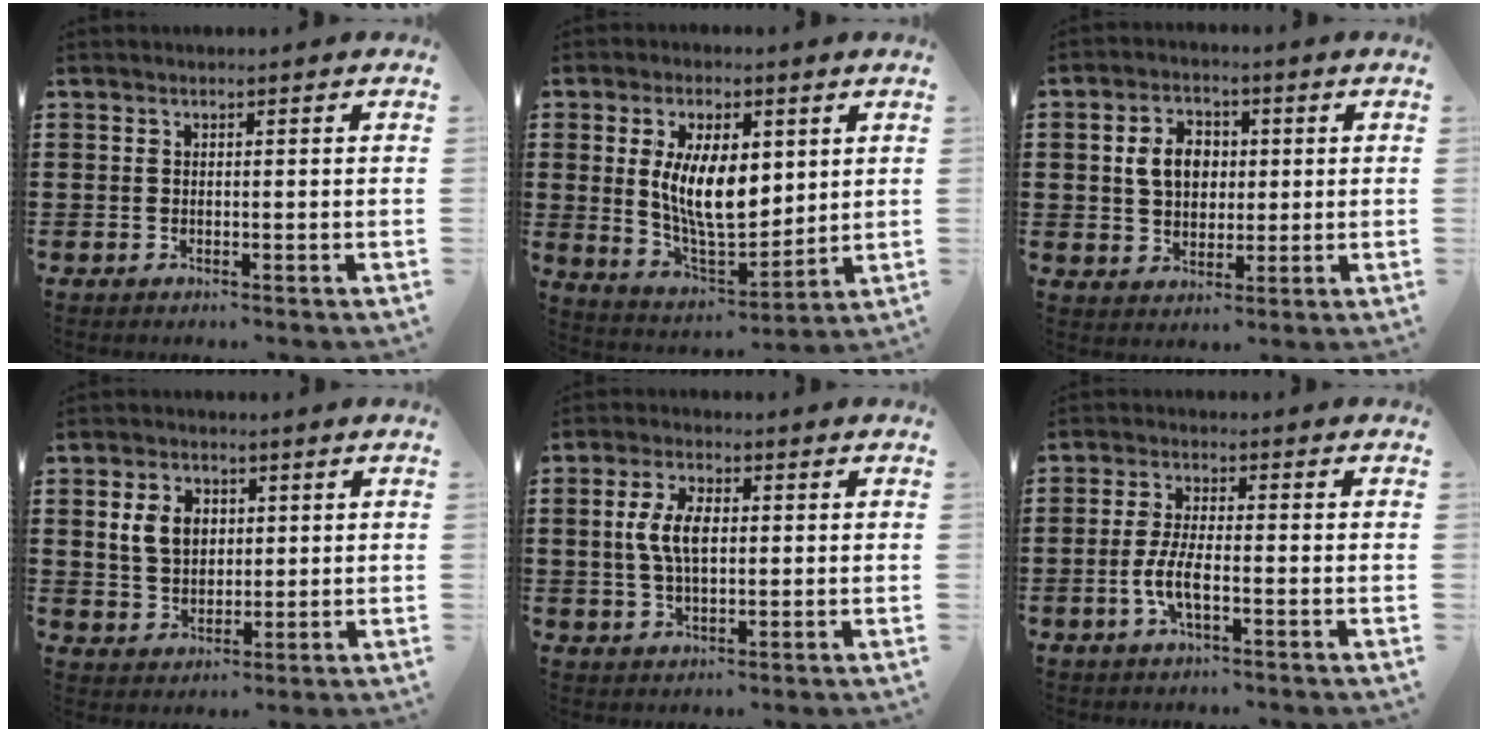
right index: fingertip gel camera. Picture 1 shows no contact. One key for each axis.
{"total": 10.8, "fx": 2.1, "fy": 5.2, "fz": 9.2, "tx": -0.177, "ty": 0.000, "tz": 0.034}
{"total": 6.1, "fx": 0.9, "fy": 4.6, "fz": 3.8, "tx": -0.089, "ty": 0.010, "tz": 0.009}
{"total": 5.5, "fx": 1.3, "fy": 4.1, "fz": 3.3, "tx": -0.086, "ty": 0.011, "tz": 0.020}
{"total": 6.3, "fx": 0.6, "fy": 3.0, "fz": 5.5, "tx": -0.125, "ty": 0.008, "tz": 0.004}
{"total": 4.9, "fx": -1.7, "fy": 1.3, "fz": 4.4, "tx": -0.103, "ty": -0.007, "tz": -0.038}